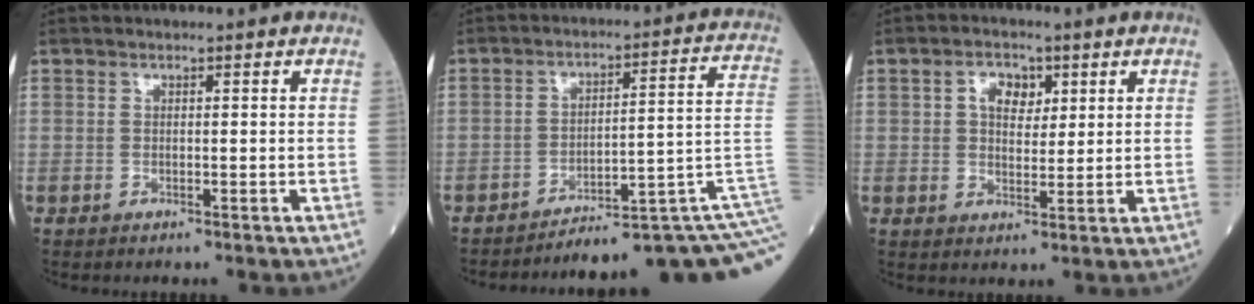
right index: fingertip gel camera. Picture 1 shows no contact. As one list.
[{"total": 15.7, "force": [-11.0, -1.2, 11.1], "torque": [-0.057, 0.059, -0.144]}, {"total": 4.6, "force": [1.7, 3.0, 3.1], "torque": [-0.052, 0.011, 0.029]}]